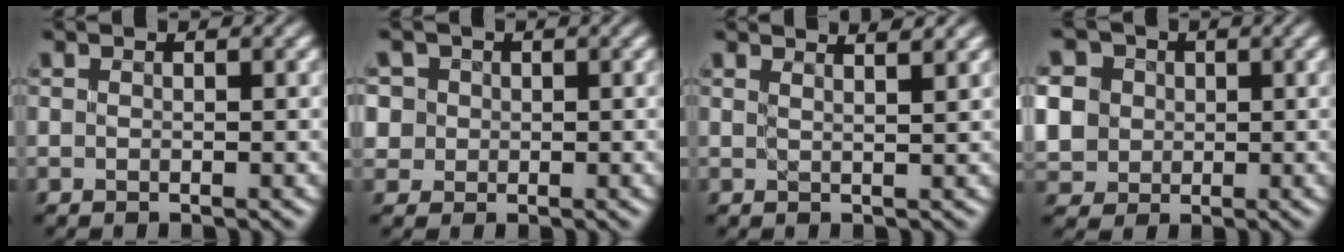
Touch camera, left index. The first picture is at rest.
{"total": 2.2, "force": [0.7, 2.0, 0.4], "torque": [-0.025, 0.006, 0.026]}
{"total": 3.7, "force": [3.0, 1.2, 1.8], "torque": [0.003, 0.020, 0.006]}
{"total": 7.4, "force": [1.2, 6.6, 3.2], "torque": [-0.092, 0.021, 0.017]}